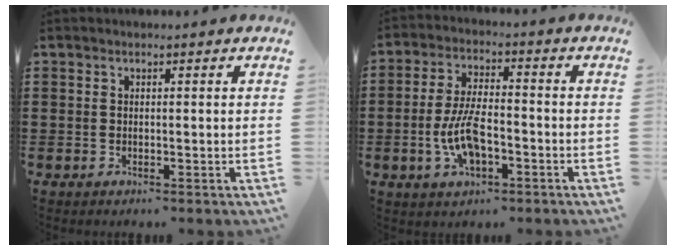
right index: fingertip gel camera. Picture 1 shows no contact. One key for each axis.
{"total": 8.2, "fx": -2.4, "fy": 3.4, "fz": 7.0, "tx": -0.152, "ty": -0.001, "tz": -0.047}